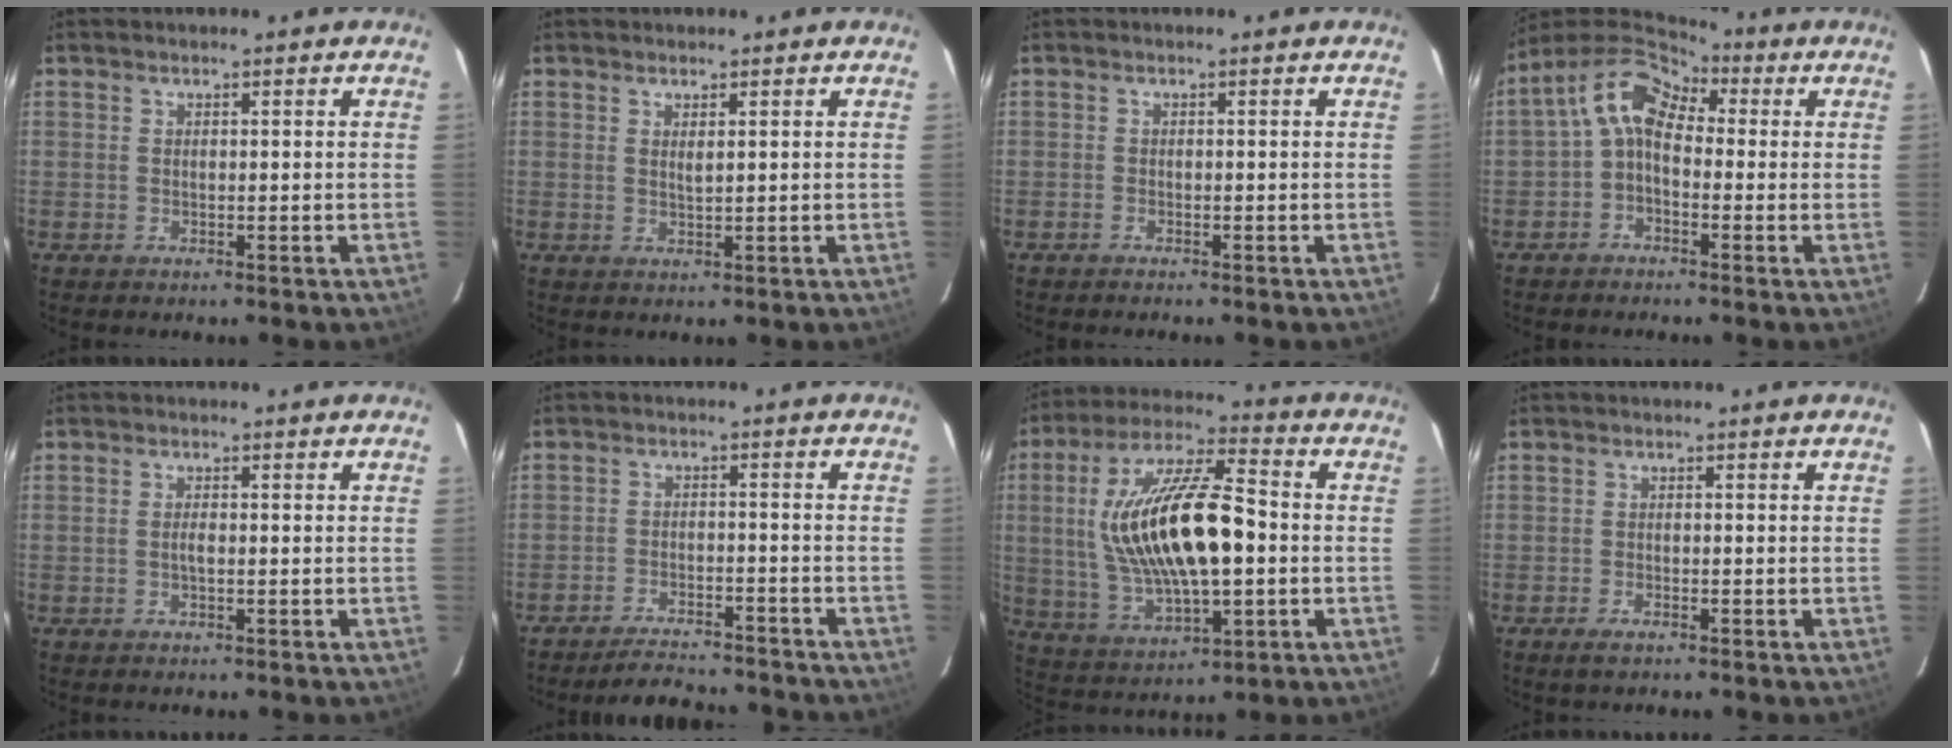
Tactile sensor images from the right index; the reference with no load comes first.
{"total": 1.4, "force": [0.6, 0.3, 1.2], "torque": [-0.021, 0.000, 0.010]}
{"total": 0.8, "force": [-0.7, 0.1, 0.2], "torque": [-0.010, -0.001, -0.015]}
{"total": 8.3, "force": [0.2, 5.9, 5.8], "torque": [-0.108, 0.030, -0.012]}
{"total": 1.5, "force": [-0.3, 0.7, 1.3], "torque": [-0.026, 0.002, -0.007]}
{"total": 13.2, "force": [-12.1, 3.0, 4.3], "torque": [-0.098, 0.004, -0.163]}
{"total": 20.8, "force": [0.4, 8.0, 19.2], "torque": [-0.371, 0.011, 0.018]}
{"total": 2.0, "force": [-1.5, 0.7, 1.2], "torque": [-0.032, -0.004, -0.029]}